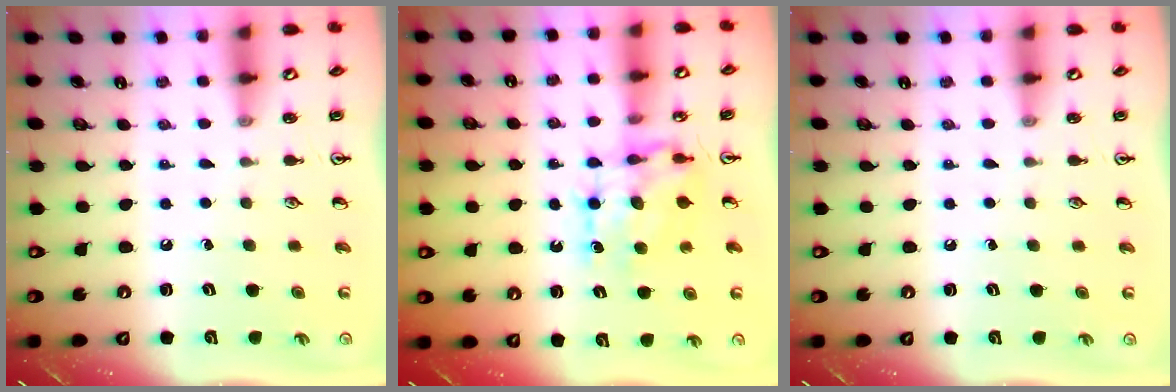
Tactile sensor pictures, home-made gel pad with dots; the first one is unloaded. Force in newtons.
{"total": 8.2, "press": 8.1, "slide": 0.8}
{"total": 0.0}